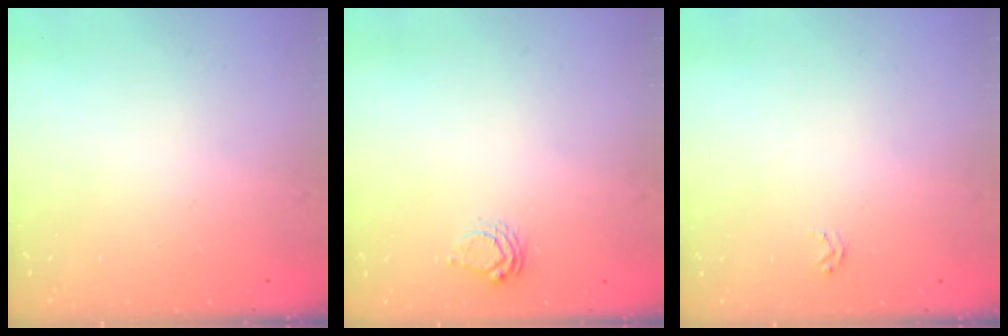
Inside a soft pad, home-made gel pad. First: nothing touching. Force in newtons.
{"total": 5.8, "press": 5.8, "slide": 0.3}
{"total": 1.6, "press": 1.6, "slide": 0.2}